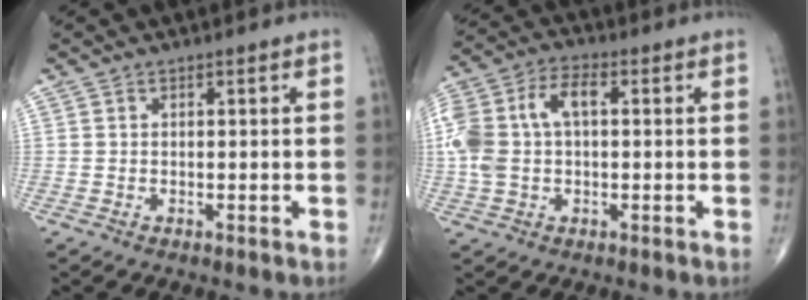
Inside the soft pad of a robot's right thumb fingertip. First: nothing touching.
{"total": 12.8, "force": [1.3, 7.5, 10.3], "torque": [-0.231, 0.037, 0.022]}